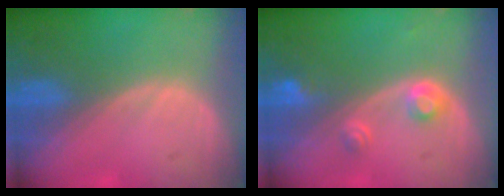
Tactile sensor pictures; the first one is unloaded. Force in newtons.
{"total": 3.0, "press": 2.8, "slide": 0.9}